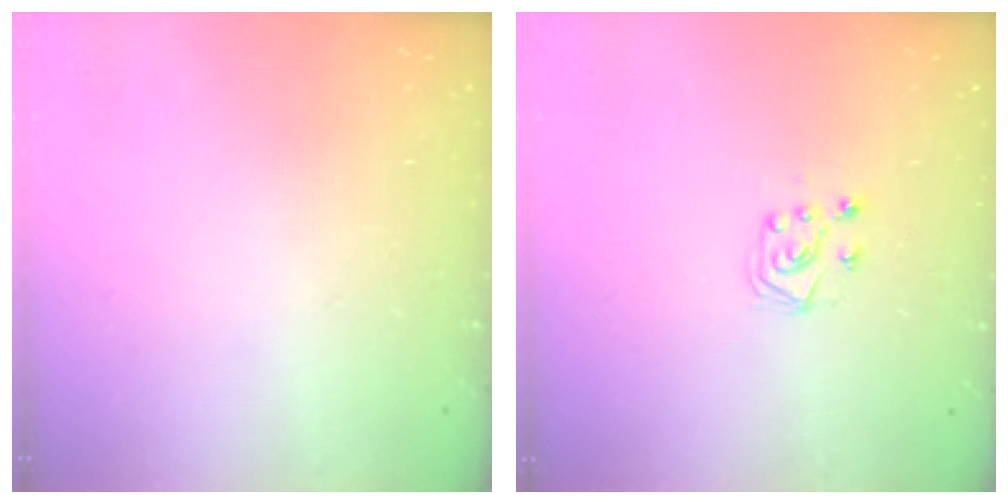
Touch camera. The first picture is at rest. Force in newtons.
{"total": 7.3, "press": 7.2, "slide": 0.5}